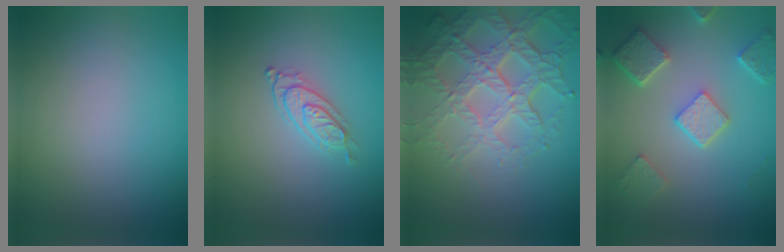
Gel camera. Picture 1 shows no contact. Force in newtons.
{"total": 2.3, "press": 2.0, "slide": 1.1}
{"total": 7.3, "press": 5.3, "slide": 5.1}
{"total": 4.9, "press": 3.9, "slide": 3.0}